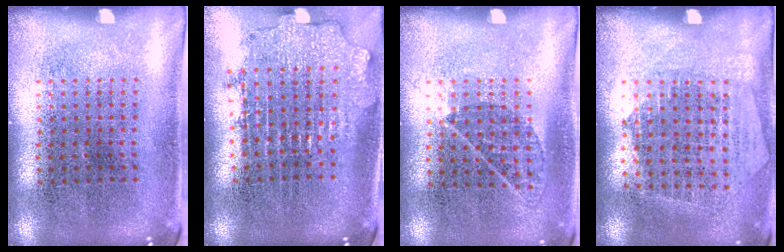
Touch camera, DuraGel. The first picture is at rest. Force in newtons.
{"total": 2.0, "press": 1.5, "slide": 1.3}
{"total": 0.8, "press": 0.6, "slide": 0.4}
{"total": 1.3, "press": 1.1, "slide": 0.6}